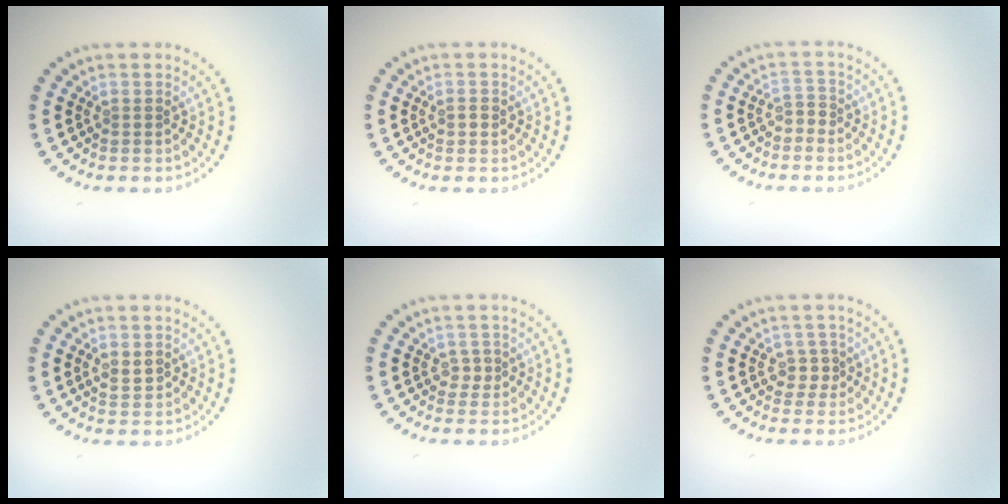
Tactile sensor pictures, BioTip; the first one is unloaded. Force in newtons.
{"total": 0.9, "press": 0.9, "slide": 0.2}
{"total": 1.1, "press": 0.8, "slide": 0.8}
{"total": 1.8, "press": 1.8, "slide": 0.2}
{"total": 1.1, "press": 0.9, "slide": 0.5}
{"total": 1.6, "press": 1.2, "slide": 1.0}